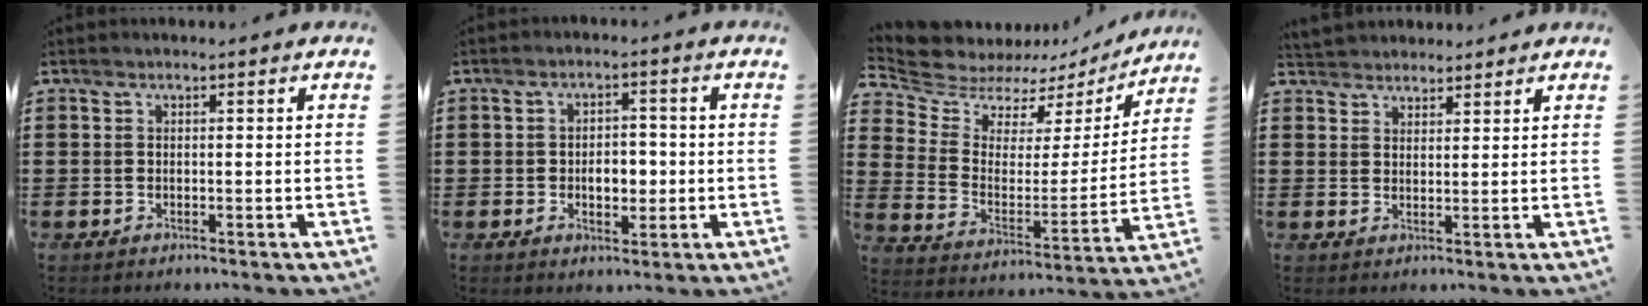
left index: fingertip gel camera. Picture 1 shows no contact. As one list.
[{"total": 4.4, "force": [-0.7, 2.7, 3.4], "torque": [-0.052, 0.001, -0.021]}, {"total": 7.0, "force": [6.3, 2.9, 0.9], "torque": [-0.061, -0.042, 0.112]}, {"total": 2.7, "force": [2.5, 0.9, -0.5], "torque": [0.000, 0.000, 0.048]}]